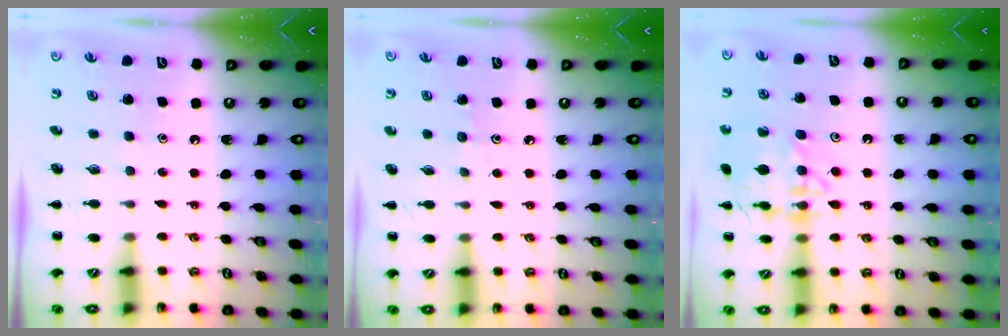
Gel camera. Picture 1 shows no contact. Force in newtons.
{"total": 2.9, "press": 2.7, "slide": 1.2}
{"total": 15.0, "press": 14.9, "slide": 1.2}